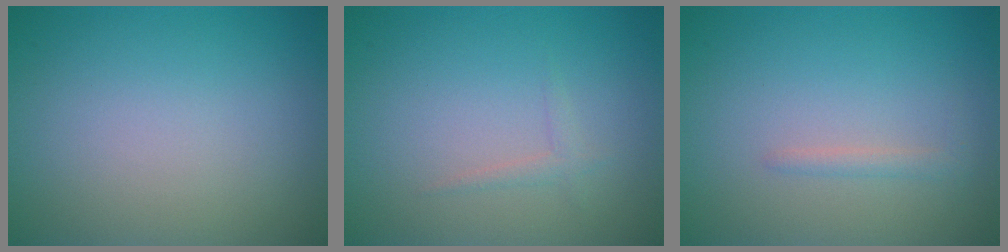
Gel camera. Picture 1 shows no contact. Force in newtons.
{"total": 0.9, "press": 0.9, "slide": 0.1}
{"total": 0.9, "press": 0.9, "slide": 0.1}